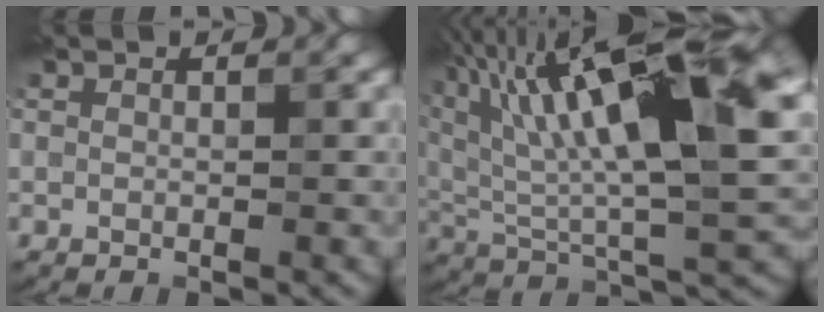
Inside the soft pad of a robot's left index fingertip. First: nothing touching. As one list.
[{"total": 17.6, "force": [6.0, 5.8, 15.4], "torque": [-0.273, 0.026, 0.097]}]